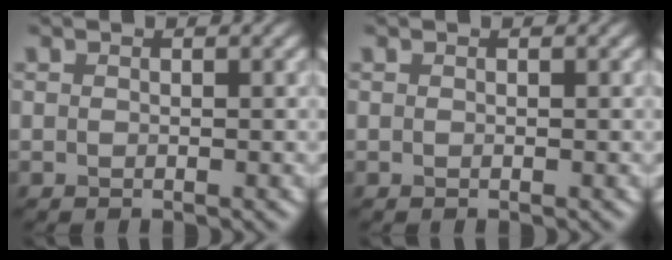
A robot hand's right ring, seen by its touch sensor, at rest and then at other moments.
{"total": 0.0}